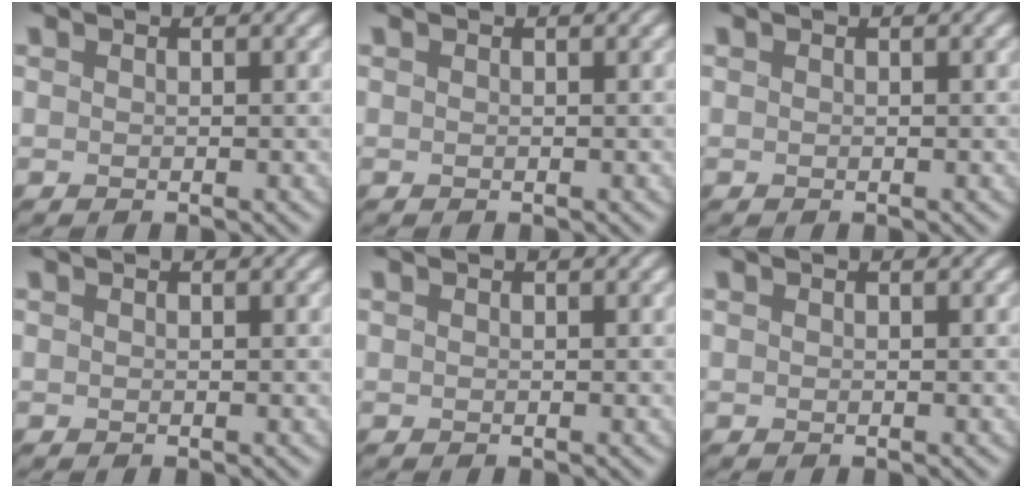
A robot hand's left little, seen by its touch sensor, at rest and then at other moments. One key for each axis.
{"total": 0.0}
{"total": 0.0}
{"total": 0.0}
{"total": 0.0}
{"total": 0.0}